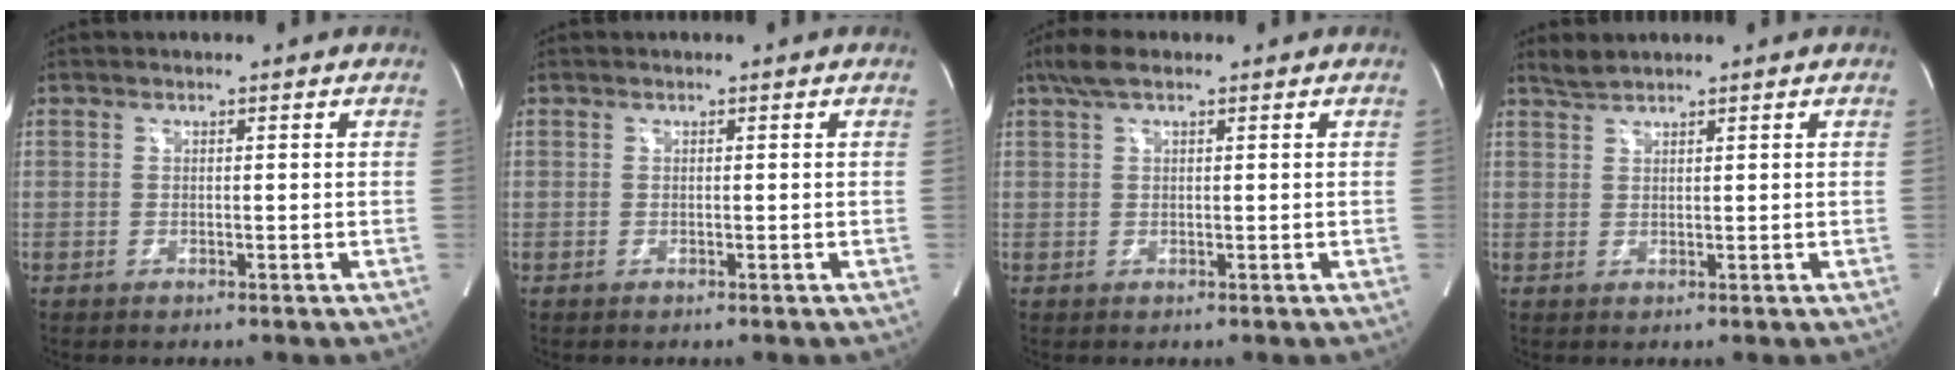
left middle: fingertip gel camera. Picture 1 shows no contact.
{"total": 0.0}
{"total": 3.7, "force": [2.5, 1.0, 2.6], "torque": [-0.058, 0.024, 0.049]}
{"total": 1.8, "force": [1.7, -0.1, 0.3], "torque": [-0.009, 0.009, 0.041]}